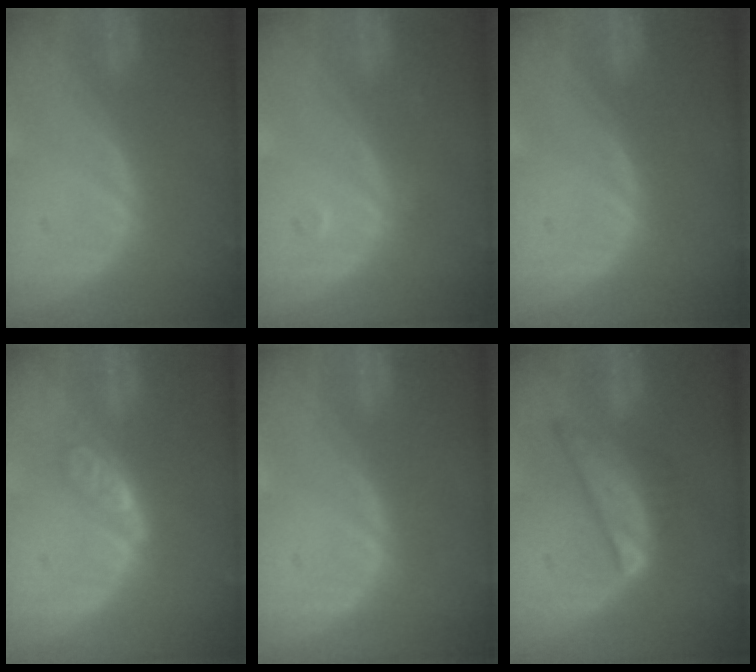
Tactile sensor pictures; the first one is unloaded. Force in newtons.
{"total": 1.3, "press": 1.3, "slide": 0.1}
{"total": 0.0}
{"total": 4.7, "press": 4.3, "slide": 1.9}
{"total": 0.0}
{"total": 7.8, "press": 6.6, "slide": 4.1}